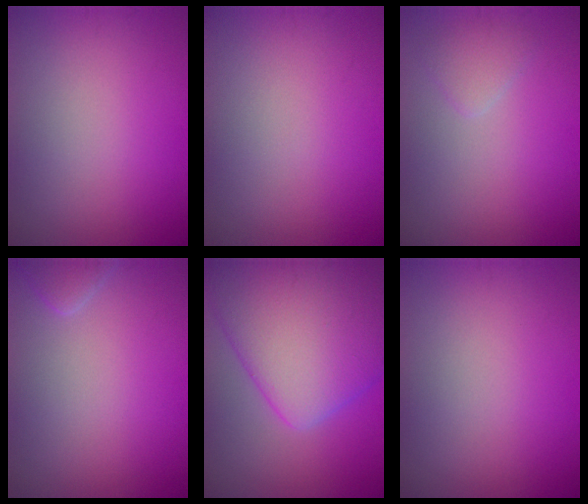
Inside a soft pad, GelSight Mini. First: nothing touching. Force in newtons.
{"total": 0.0}
{"total": 1.5, "press": 1.5, "slide": 0.1}
{"total": 1.4, "press": 1.4, "slide": 0.2}
{"total": 11.8, "press": 11.8, "slide": 0.3}
{"total": 0.0}